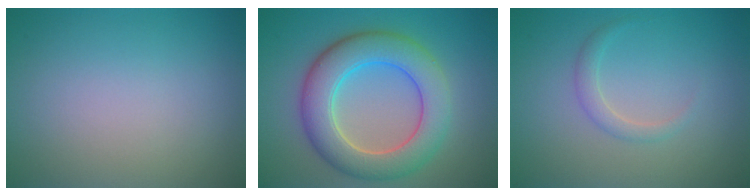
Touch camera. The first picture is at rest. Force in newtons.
{"total": 7.7, "press": 7.6, "slide": 0.5}
{"total": 1.4, "press": 1.4, "slide": 0.1}